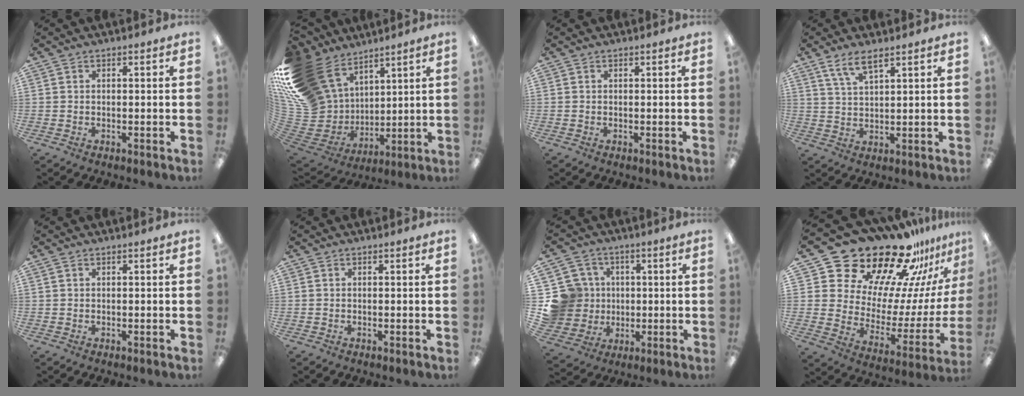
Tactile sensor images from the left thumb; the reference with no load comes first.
{"total": 23.4, "force": [12.2, 16.7, 11.0], "torque": [-0.268, -0.081, 0.252]}
{"total": 0.0}
{"total": 5.8, "force": [4.4, 1.4, 3.5], "torque": [-0.078, -0.014, 0.079]}
{"total": 0.6, "force": [0.3, 0.3, 0.4], "torque": [-0.009, 0.003, 0.005]}
{"total": 0.0}
{"total": 13.9, "force": [0.5, 13.3, 4.0], "torque": [-0.113, 0.015, 0.024]}
{"total": 27.3, "force": [22.4, 12.3, 9.8], "torque": [-0.142, -0.185, 0.403]}